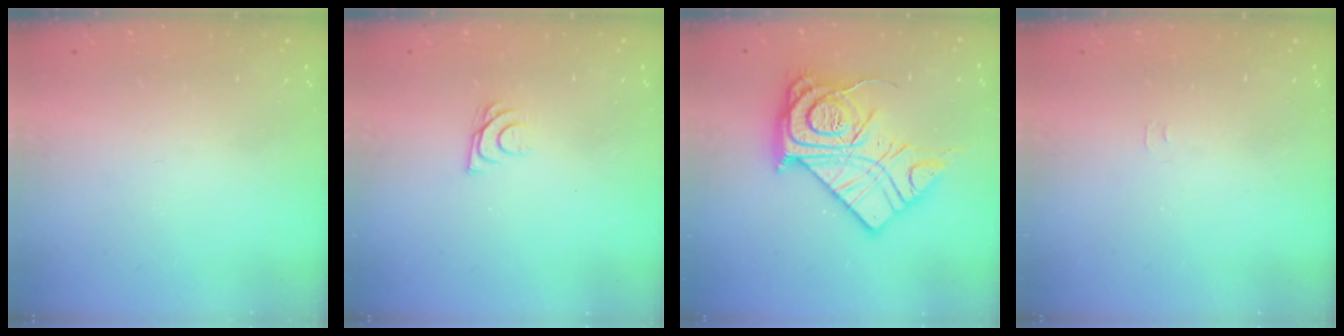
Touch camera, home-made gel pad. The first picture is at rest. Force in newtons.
{"total": 7.5, "press": 7.4, "slide": 0.6}
{"total": 20.5, "press": 20.4, "slide": 1.9}
{"total": 3.4, "press": 3.4, "slide": 0.3}